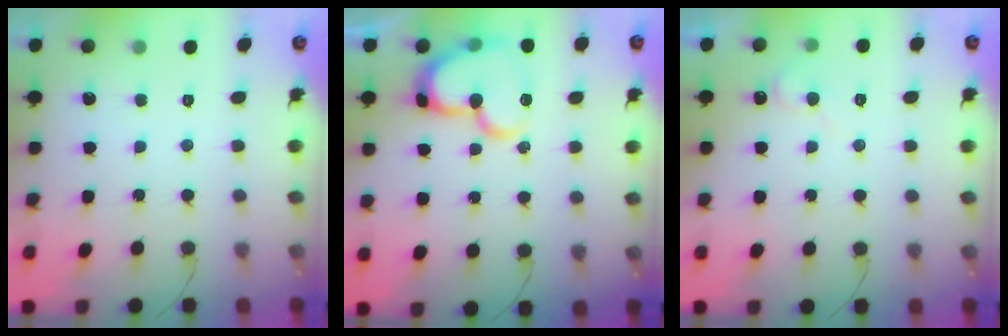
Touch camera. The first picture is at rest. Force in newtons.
{"total": 15.9, "press": 15.8, "slide": 1.9}
{"total": 5.1, "press": 5.0, "slide": 0.5}